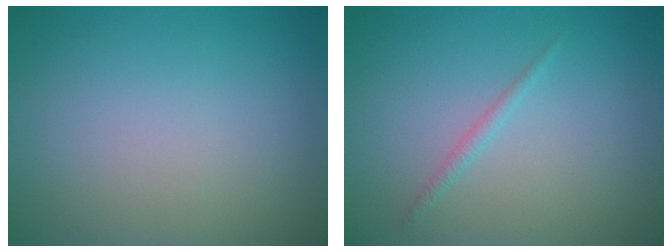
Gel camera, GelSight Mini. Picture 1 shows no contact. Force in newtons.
{"total": 0.8, "press": 0.8, "slide": 0.1}